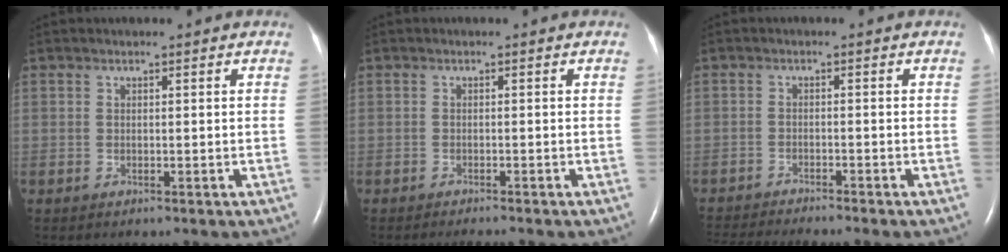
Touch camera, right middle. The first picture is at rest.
{"total": 3.0, "force": [-2.7, 0.0, 1.3], "torque": [-0.016, -0.006, -0.036]}
{"total": 9.3, "force": [-8.5, -0.7, 3.6], "torque": [-0.045, -0.017, -0.134]}